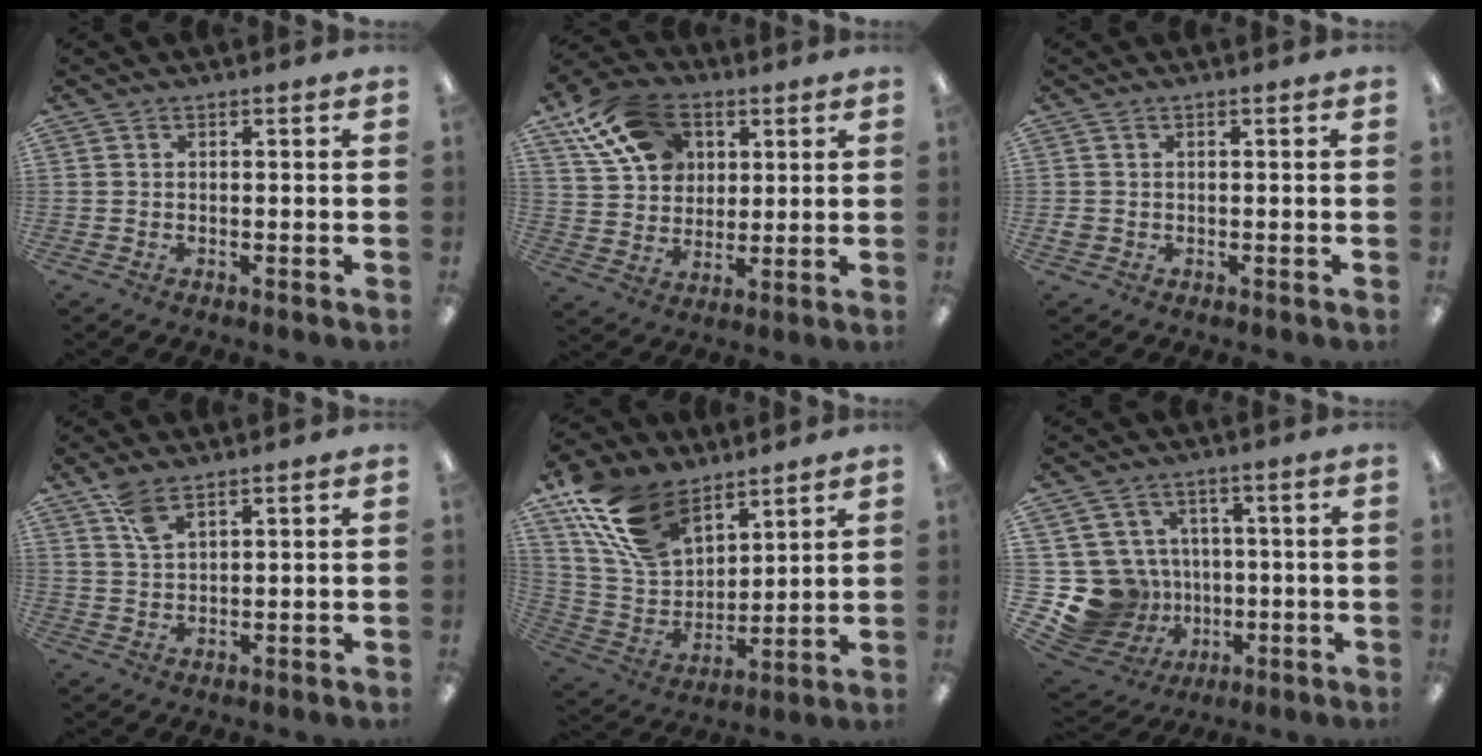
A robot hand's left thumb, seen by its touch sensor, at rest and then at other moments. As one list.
[{"total": 17.6, "force": [9.2, 12.3, 8.6], "torque": [-0.157, -0.025, 0.178]}, {"total": 1.7, "force": [0.2, 1.5, 0.8], "torque": [-0.016, 0.004, 0.003]}, {"total": 4.9, "force": [3.6, 1.7, 2.9], "torque": [-0.059, -0.011, 0.065]}, {"total": 18.9, "force": [12.4, 10.6, 9.6], "torque": [-0.216, -0.049, 0.235]}, {"total": 16.7, "force": [-2.3, 15.3, 6.2], "torque": [-0.150, 0.007, -0.006]}]